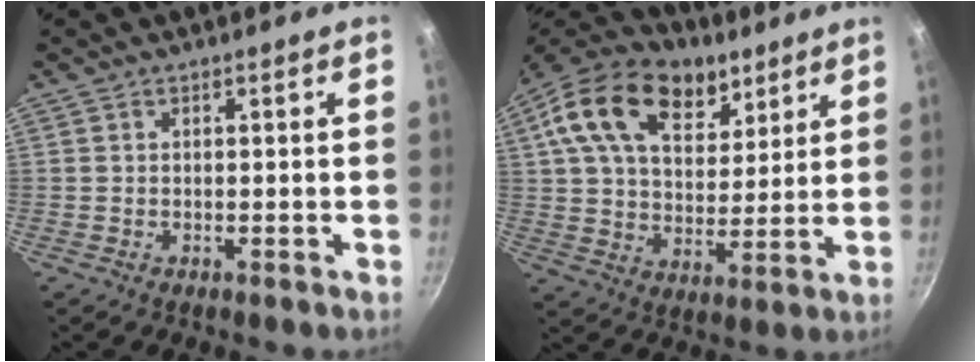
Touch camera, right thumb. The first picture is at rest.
{"total": 21.5, "force": [10.8, 13.2, 13.1], "torque": [-0.196, -0.020, 0.174]}